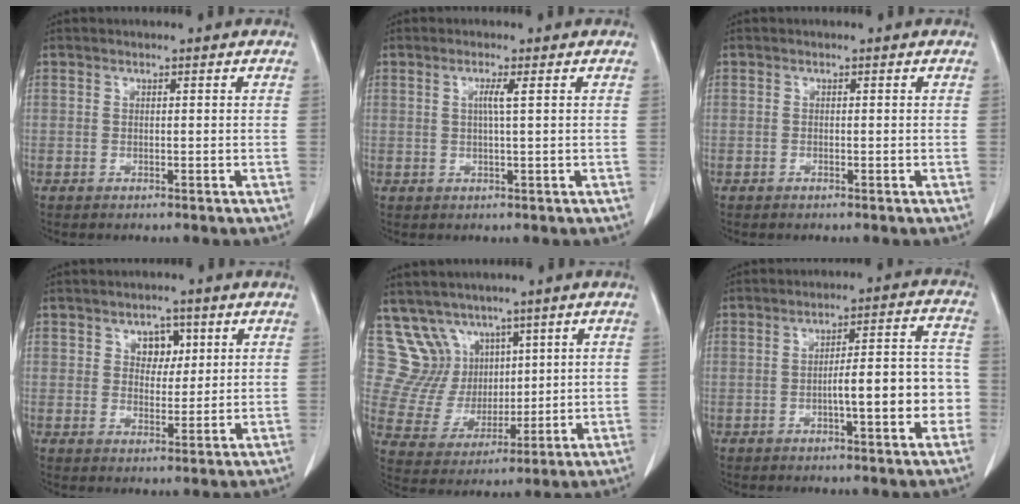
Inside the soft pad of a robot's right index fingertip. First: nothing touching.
{"total": 1.9, "force": [0.5, -0.4, 1.8], "torque": [-0.033, 0.000, 0.006]}
{"total": 0.0}
{"total": 3.8, "force": [1.5, 2.7, 2.2], "torque": [-0.024, 0.005, 0.022]}
{"total": 9.0, "force": [6.1, 6.7, 0.8], "torque": [-0.021, 0.035, 0.130]}
{"total": 9.7, "force": [-2.6, 1.8, 9.2], "torque": [-0.124, 0.033, -0.034]}